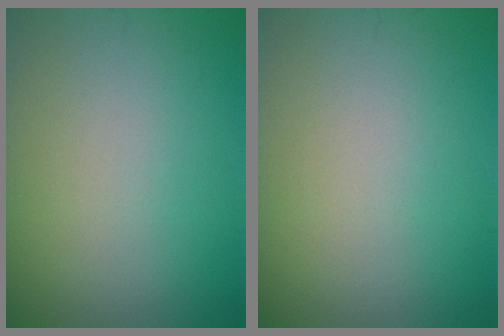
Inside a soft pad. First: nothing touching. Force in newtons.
{"total": 0.0}